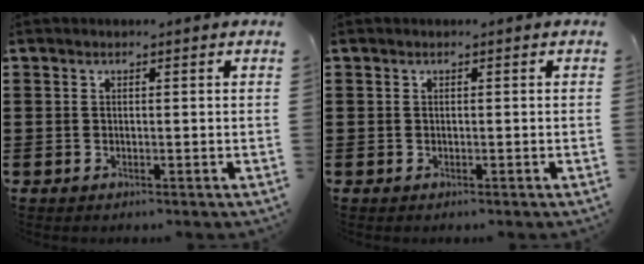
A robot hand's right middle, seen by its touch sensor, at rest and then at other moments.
{"total": 0.0}